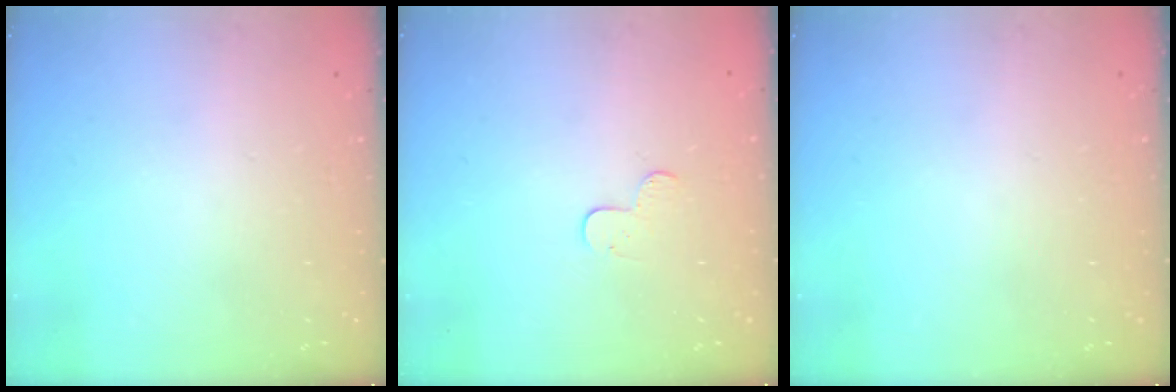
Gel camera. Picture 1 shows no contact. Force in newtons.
{"total": 4.5, "press": 4.5, "slide": 0.2}
{"total": 0.0}